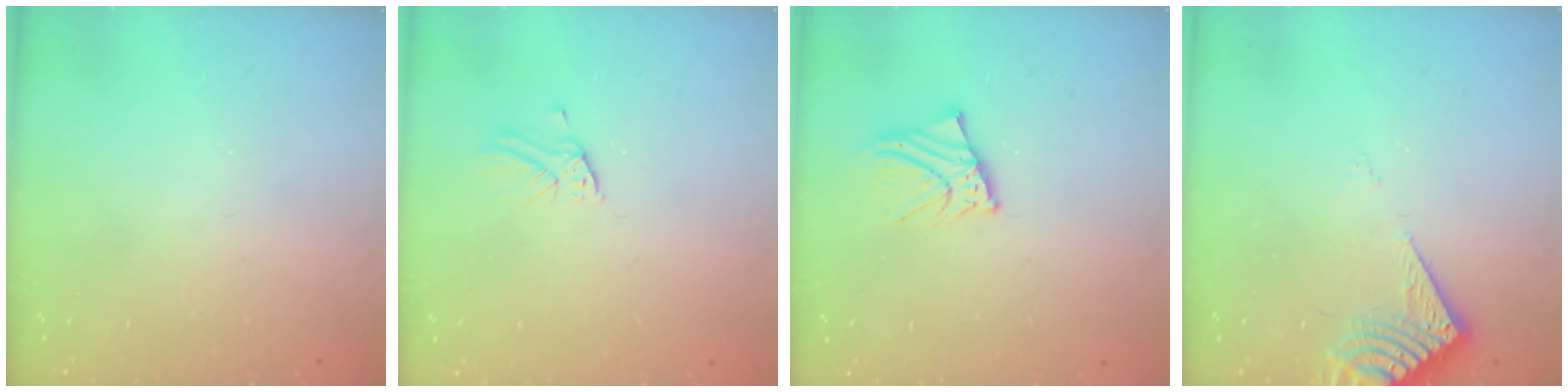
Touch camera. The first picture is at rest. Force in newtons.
{"total": 2.1, "press": 2.1, "slide": 0.1}
{"total": 4.6, "press": 4.5, "slide": 0.7}
{"total": 7.2, "press": 7.1, "slide": 0.9}